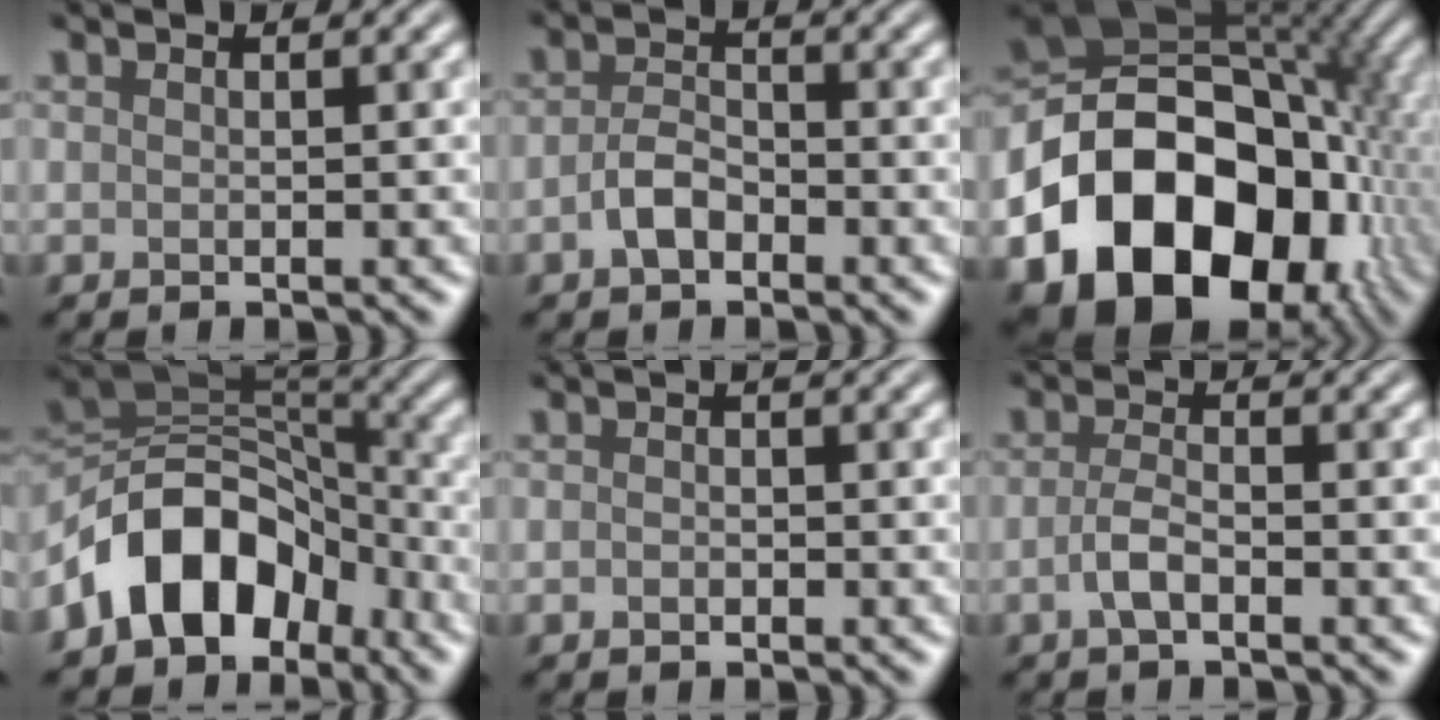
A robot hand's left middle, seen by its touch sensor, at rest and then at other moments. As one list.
[{"total": 2.5, "force": [-1.2, 1.5, 1.7], "torque": [-0.035, 0.005, -0.028]}, {"total": 20.1, "force": [-6.4, 14.7, 12.1], "torque": [-0.217, -0.025, -0.104]}, {"total": 10.0, "force": [-5.1, 6.5, 5.6], "torque": [-0.073, 0.016, -0.107]}, {"total": 0.8, "force": [-0.3, 0.5, 0.5], "torque": [-0.009, -0.001, -0.008]}, {"total": 2.2, "force": [-0.9, 0.8, 1.8], "torque": [-0.038, 0.003, -0.022]}]